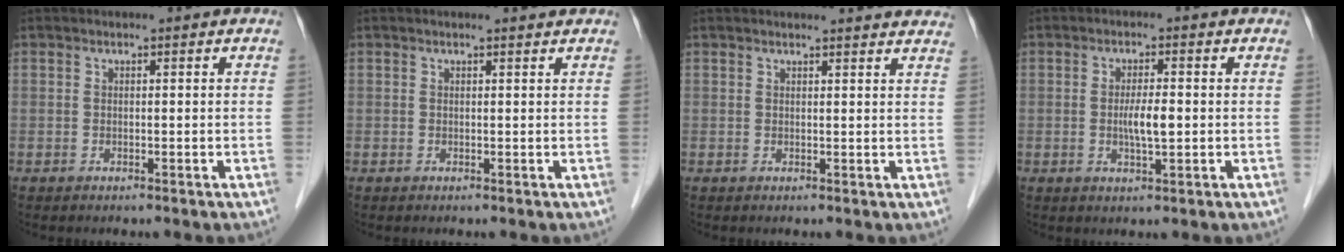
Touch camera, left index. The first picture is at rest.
{"total": 0.9, "force": [0.9, 0.0, 0.1], "torque": [-0.012, -0.001, 0.009]}
{"total": 9.6, "force": [9.3, 0.5, 2.3], "torque": [-0.013, -0.005, 0.082]}
{"total": 3.7, "force": [-0.3, 0.7, 3.7], "torque": [-0.071, -0.003, -0.004]}